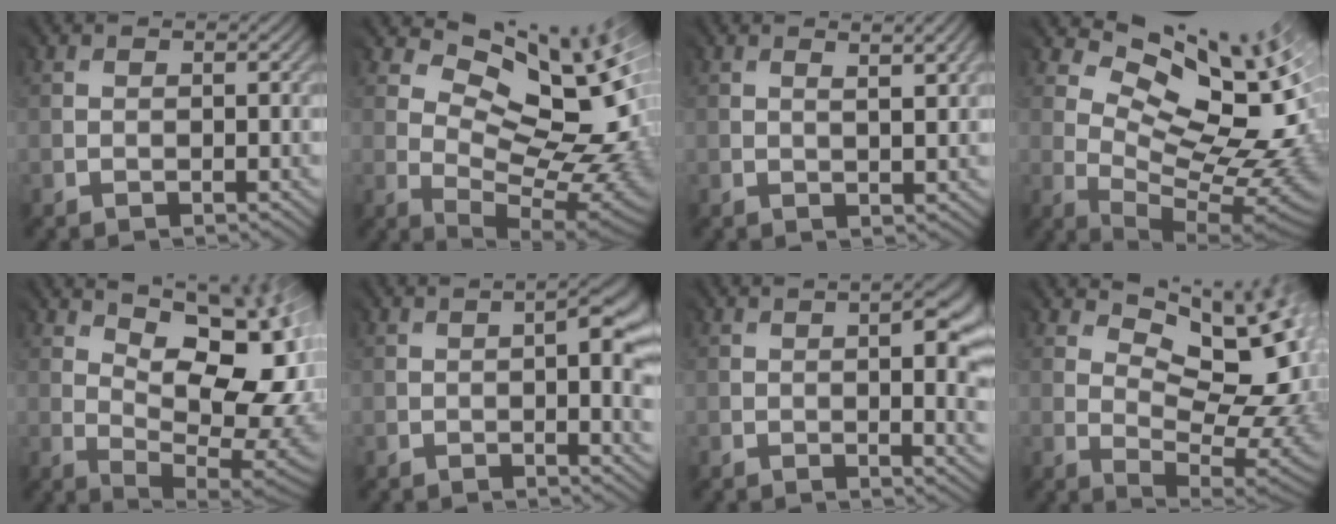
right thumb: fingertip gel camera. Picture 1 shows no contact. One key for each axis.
{"total": 12.3, "fx": 4.4, "fy": 6.0, "fz": 9.8, "tx": -0.152, "ty": 0.005, "tz": 0.085}
{"total": 2.1, "fx": 1.0, "fy": 0.4, "fz": 1.8, "tx": -0.019, "ty": 0.007, "tz": 0.016}
{"total": 12.8, "fx": 5.6, "fy": 5.9, "fz": 9.9, "tx": -0.159, "ty": 0.003, "tz": 0.110}
{"total": 14.0, "fx": 3.5, "fy": 6.2, "fz": 12.0, "tx": -0.157, "ty": 0.029, "tz": 0.068}
{"total": 6.0, "fx": -0.9, "fy": 1.8, "fz": 5.7, "tx": -0.055, "ty": 0.001, "tz": -0.014}
{"total": 7.0, "fx": -0.5, "fy": 2.3, "fz": 6.6, "tx": -0.057, "ty": 0.007, "tz": -0.008}
{"total": 10.5, "fx": 2.6, "fy": 5.1, "fz": 8.8, "tx": -0.117, "ty": 0.012, "tz": 0.055}